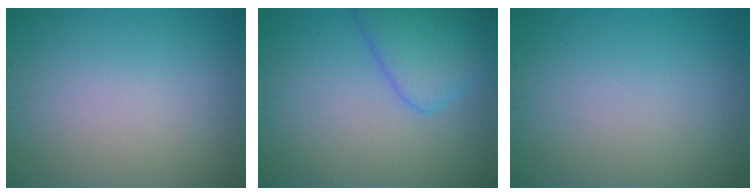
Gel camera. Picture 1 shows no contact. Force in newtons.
{"total": 4.6, "press": 4.6, "slide": 0.2}
{"total": 0.0}